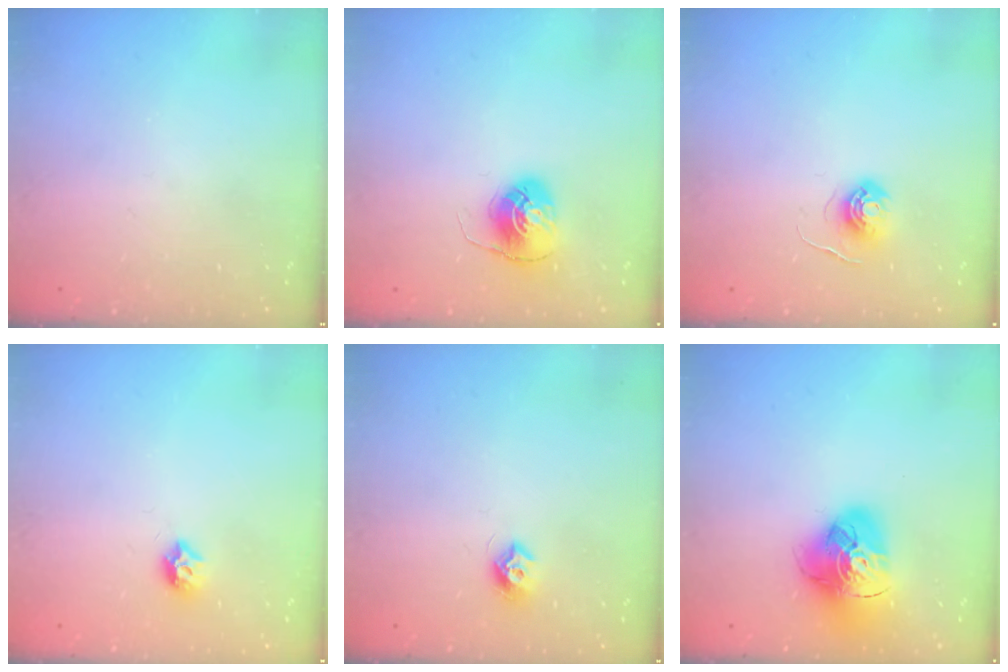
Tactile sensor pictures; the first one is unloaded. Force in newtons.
{"total": 6.8, "press": 6.8, "slide": 0.3}
{"total": 5.8, "press": 5.8, "slide": 0.3}
{"total": 7.5, "press": 7.4, "slide": 0.6}
{"total": 7.3, "press": 7.3, "slide": 0.6}
{"total": 17.2, "press": 17.0, "slide": 1.9}